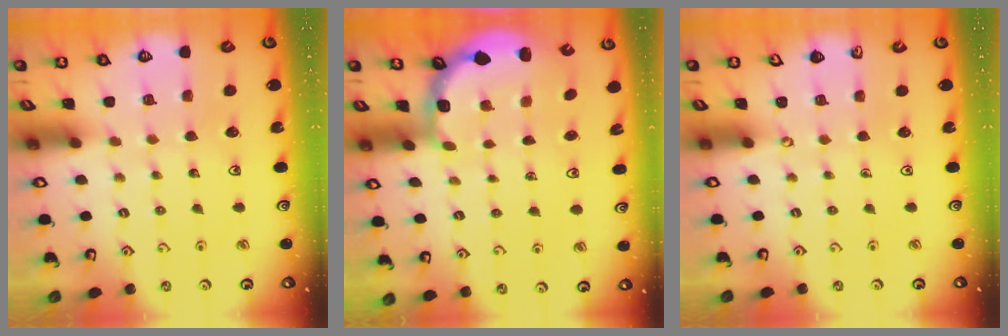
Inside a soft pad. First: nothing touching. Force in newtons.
{"total": 3.0, "press": 2.1, "slide": 2.2}
{"total": 0.0}